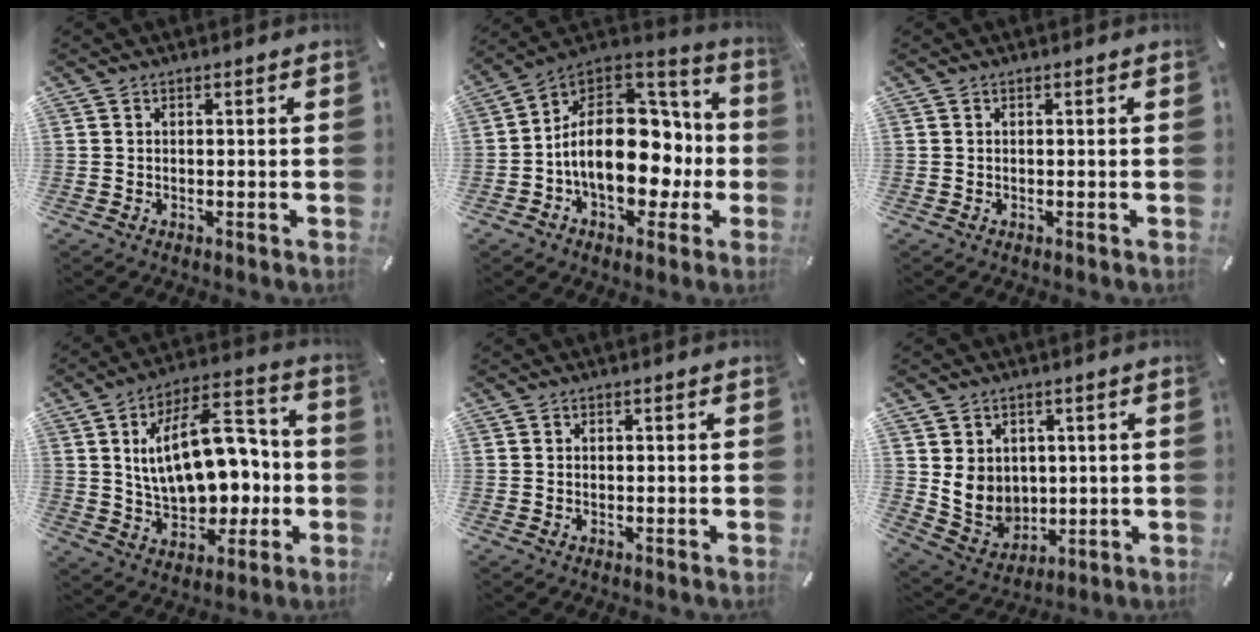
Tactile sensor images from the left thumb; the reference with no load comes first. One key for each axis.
{"total": 20.6, "fx": -1.8, "fy": 14.5, "fz": 14.5, "tx": -0.247, "ty": 0.000, "tz": -0.021}
{"total": 0.0}
{"total": 20.5, "fx": 1.9, "fy": 12.9, "fz": 15.8, "tx": -0.238, "ty": -0.002, "tz": 0.035}
{"total": 0.0}
{"total": 8.5, "fx": 2.7, "fy": 7.8, "fz": 1.9, "tx": -0.044, "ty": -0.028, "tz": 0.058}